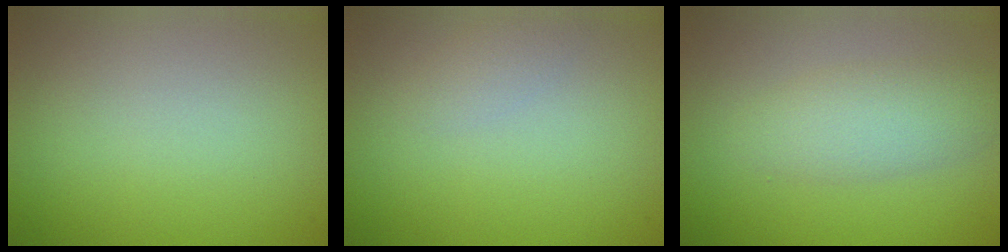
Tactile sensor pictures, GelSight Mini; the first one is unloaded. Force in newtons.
{"total": 1.0, "press": 1.0, "slide": 0.0}
{"total": 3.4, "press": 3.4, "slide": 0.1}